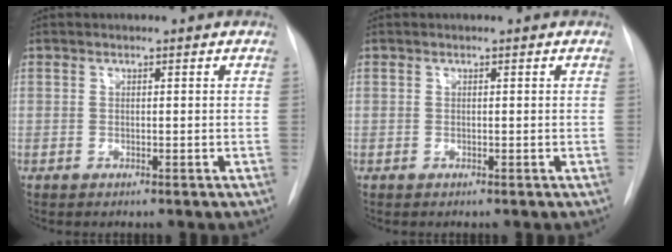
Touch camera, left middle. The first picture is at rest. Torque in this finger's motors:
{"motor_torque": [-0.05, 0.04, 0.03, 0.00]}